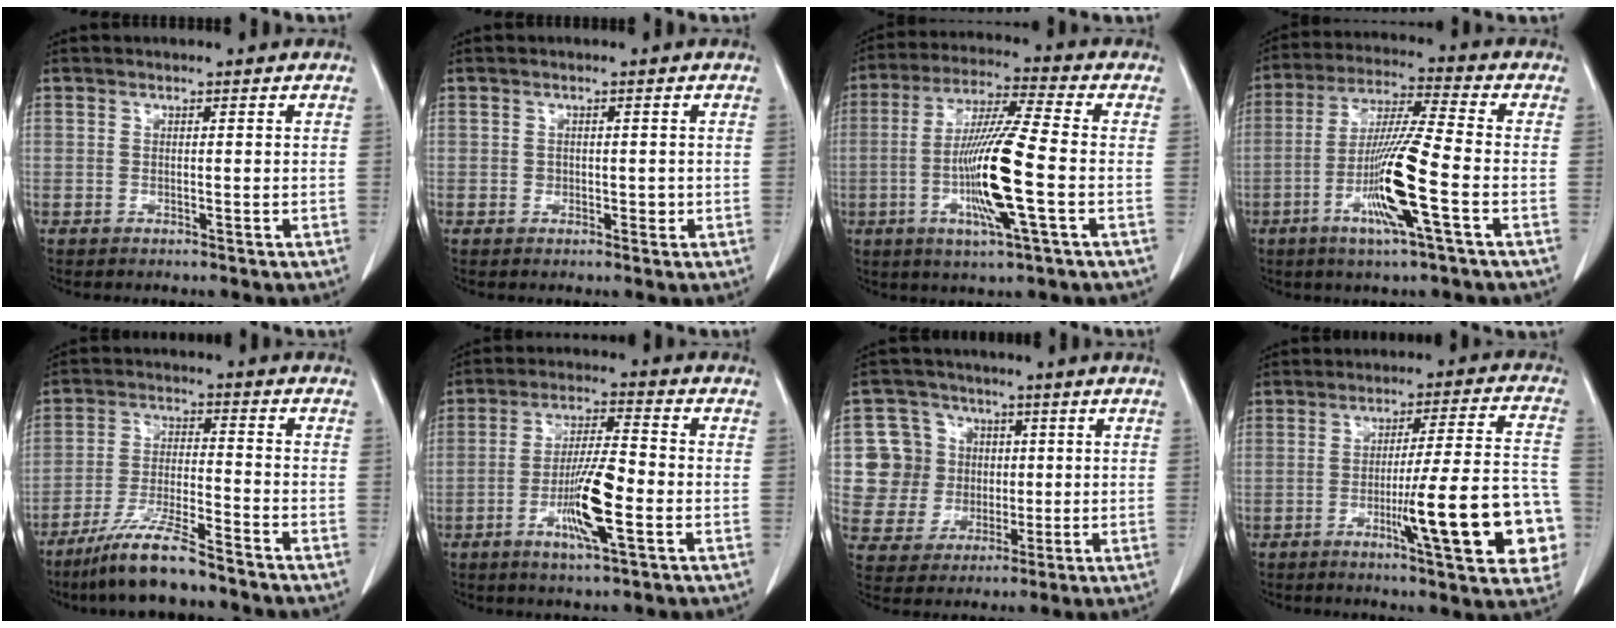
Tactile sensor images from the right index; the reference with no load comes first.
{"total": 1.4, "force": [-0.1, 1.1, 0.8], "torque": [-0.012, 0.001, 0.000]}
{"total": 13.6, "force": [-3.0, 0.0, 13.3], "torque": [-0.261, -0.012, -0.061]}
{"total": 12.5, "force": [-4.2, -0.3, 11.8], "torque": [-0.231, -0.010, -0.084]}
{"total": 9.3, "force": [-7.5, 0.5, 5.4], "torque": [-0.107, -0.027, -0.143]}
{"total": 10.0, "force": [-3.1, 1.1, 9.4], "torque": [-0.176, -0.004, -0.059]}
{"total": 9.3, "force": [1.5, 9.1, 1.6], "torque": [-0.039, 0.027, 0.034]}
{"total": 17.3, "force": [-5.1, 1.7, 16.4], "torque": [-0.173, 0.017, -0.063]}